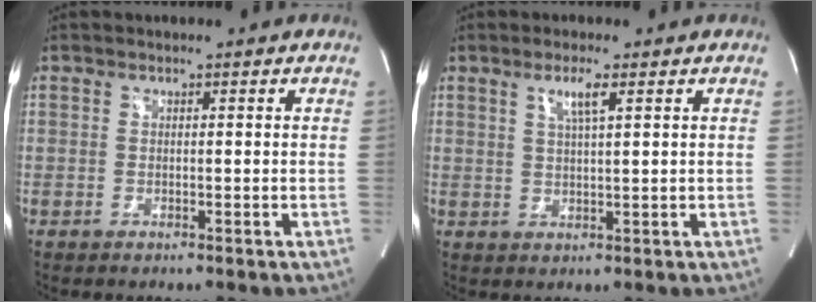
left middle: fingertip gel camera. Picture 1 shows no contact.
{"total": 3.2, "force": [1.6, 0.0, 2.8], "torque": [-0.054, -0.002, 0.029]}